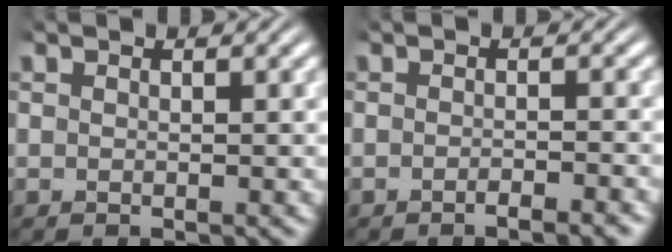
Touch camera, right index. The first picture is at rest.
{"total": 1.6, "force": [-1.4, 0.1, 0.6], "torque": [-0.006, 0.013, -0.034]}